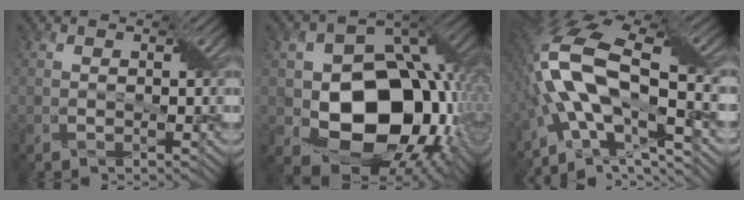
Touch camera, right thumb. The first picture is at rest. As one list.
[{"total": 16.5, "force": [-2.2, 12.6, 10.4], "torque": [-0.139, -0.038, -0.021]}, {"total": 17.5, "force": [-3.2, 7.6, 15.4], "torque": [-0.324, 0.009, -0.074]}]